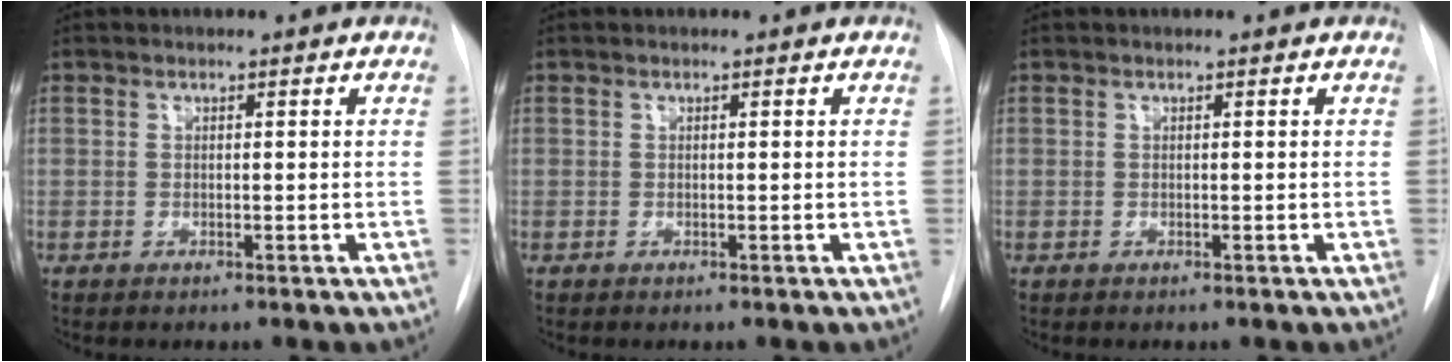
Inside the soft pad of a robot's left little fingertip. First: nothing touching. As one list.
[{"total": 0.0}, {"total": 0.0}]